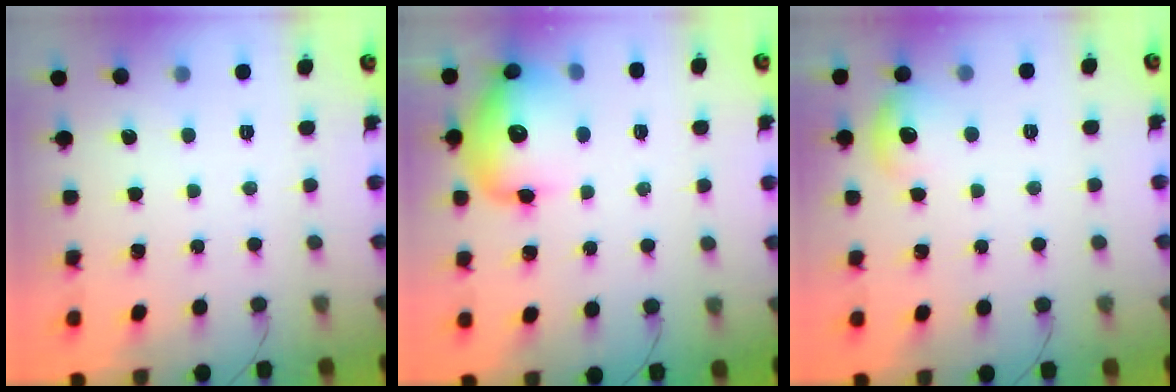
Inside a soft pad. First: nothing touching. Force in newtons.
{"total": 15.8, "press": 15.7, "slide": 2.0}
{"total": 10.5, "press": 7.9, "slide": 7.0}